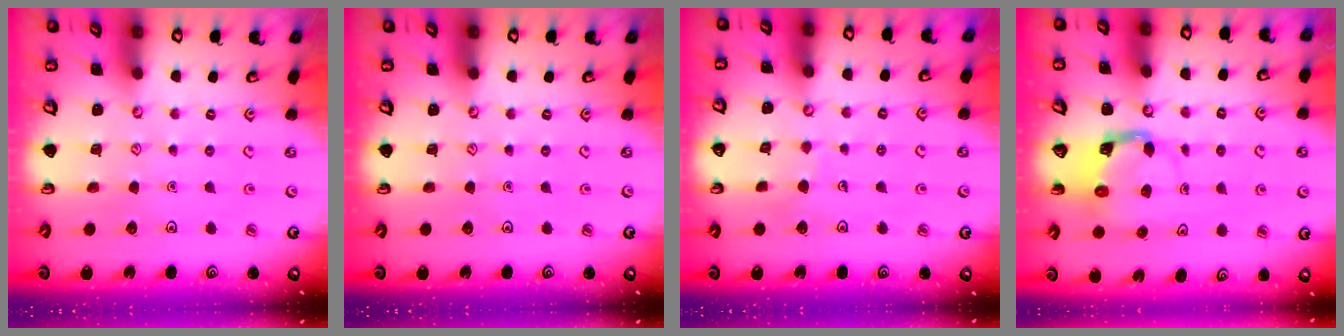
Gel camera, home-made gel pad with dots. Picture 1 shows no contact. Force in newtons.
{"total": 0.0}
{"total": 3.9, "press": 3.9, "slide": 0.2}
{"total": 3.9, "press": 3.9, "slide": 0.6}